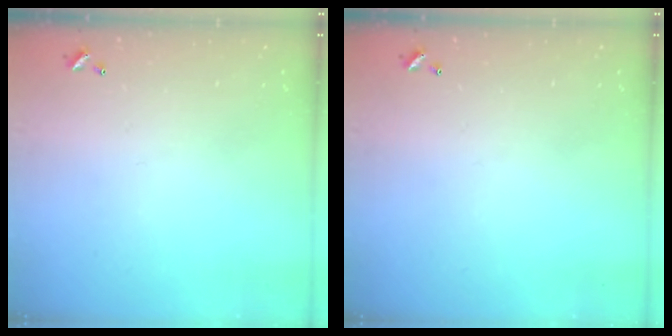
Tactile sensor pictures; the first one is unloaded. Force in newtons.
{"total": 0.0}